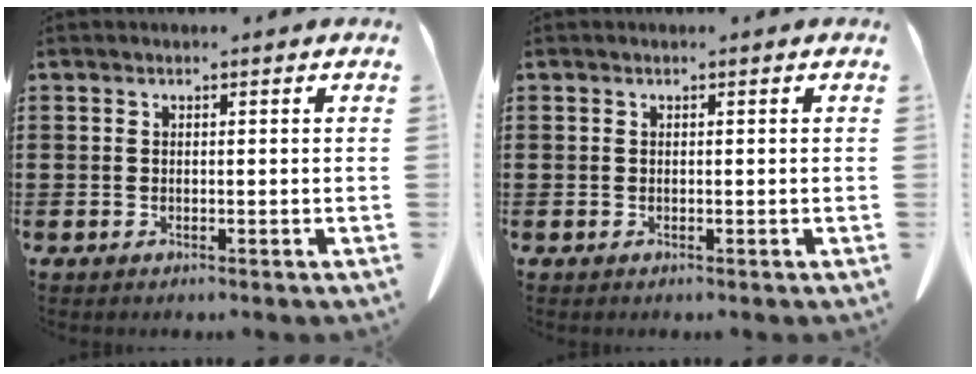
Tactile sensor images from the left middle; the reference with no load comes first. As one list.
[{"total": 0.0}]